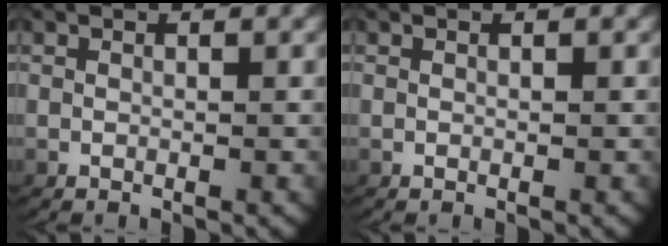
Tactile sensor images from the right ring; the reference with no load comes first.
{"total": 0.0}